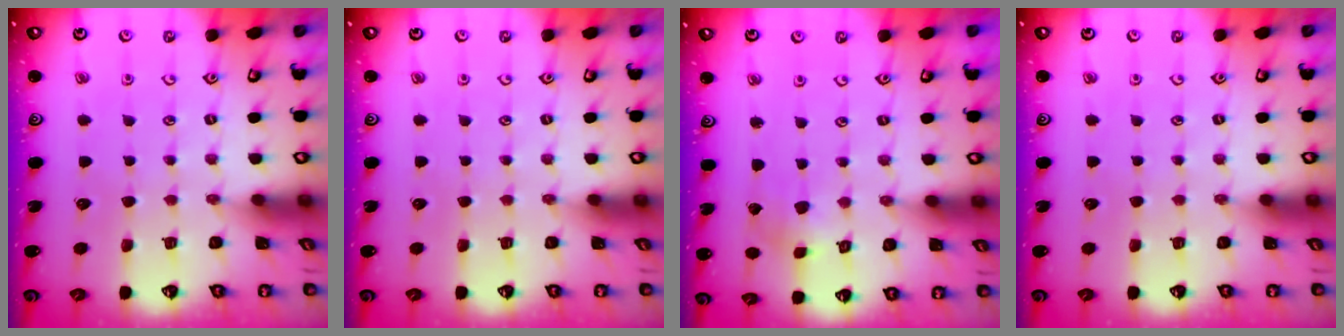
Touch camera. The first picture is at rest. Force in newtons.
{"total": 0.0}
{"total": 2.2, "press": 2.2, "slide": 0.2}
{"total": 0.0}